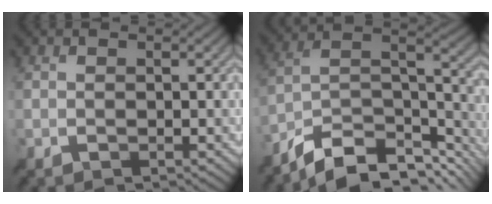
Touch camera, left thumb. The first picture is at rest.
{"total": 12.4, "force": [-9.4, 4.6, 6.7], "torque": [-0.129, -0.005, -0.165]}